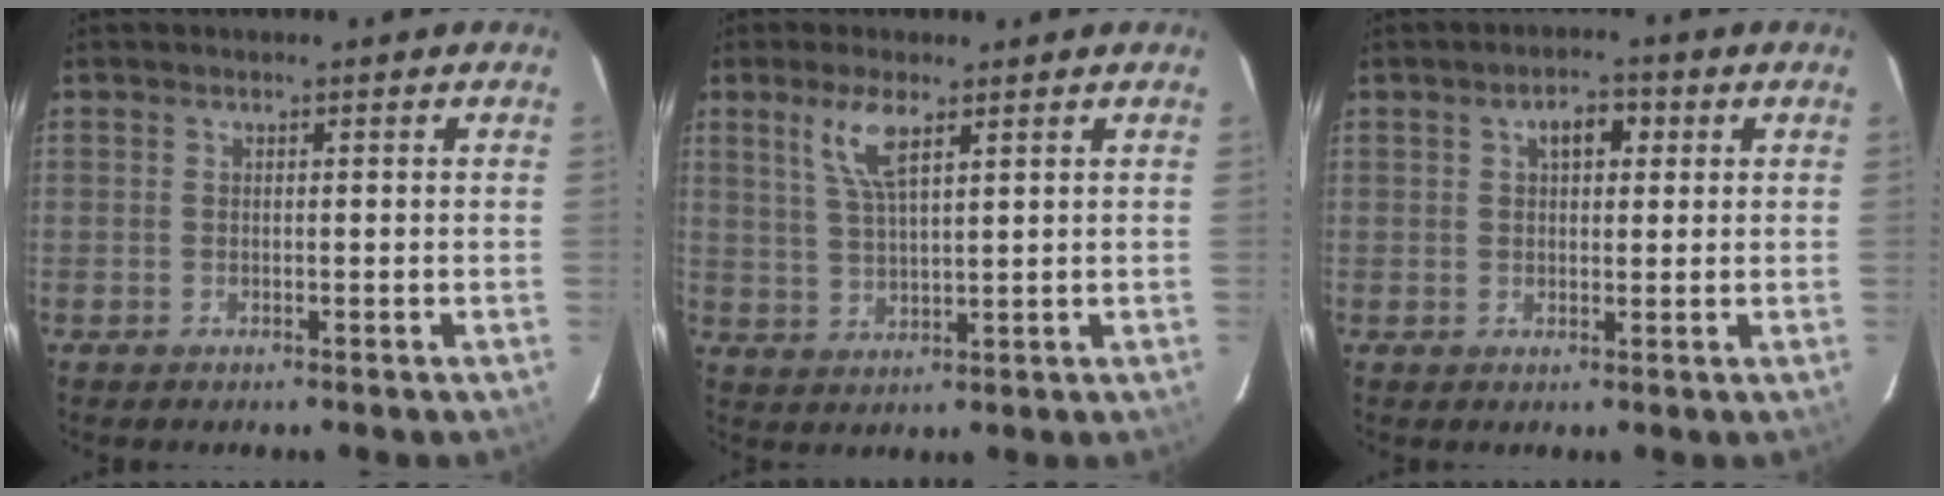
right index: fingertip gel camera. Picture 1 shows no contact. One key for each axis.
{"total": 6.2, "fx": 3.4, "fy": 1.6, "fz": 4.9, "tx": -0.101, "ty": 0.001, "tz": 0.072}
{"total": 4.2, "fx": 1.5, "fy": 2.4, "fz": 3.1, "tx": -0.047, "ty": 0.015, "tz": 0.024}